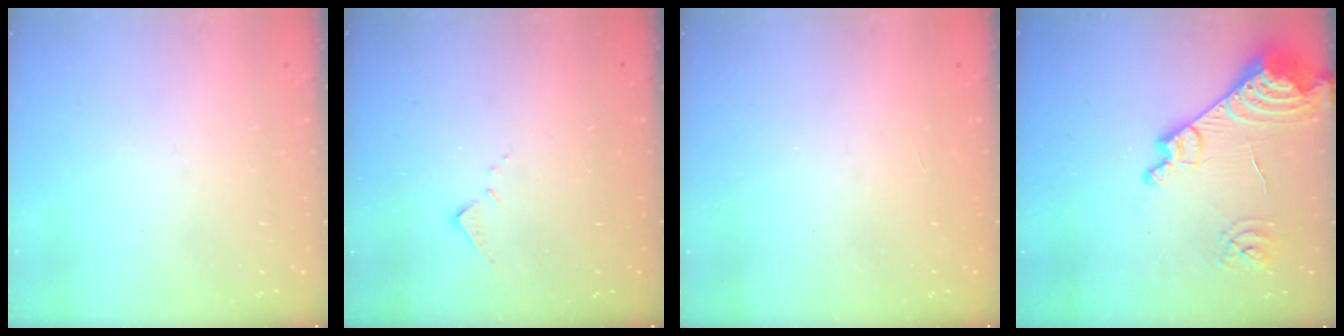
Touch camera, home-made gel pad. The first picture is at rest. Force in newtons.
{"total": 6.8, "press": 6.8, "slide": 0.5}
{"total": 1.2, "press": 1.1, "slide": 0.2}
{"total": 17.1, "press": 17.0, "slide": 2.0}